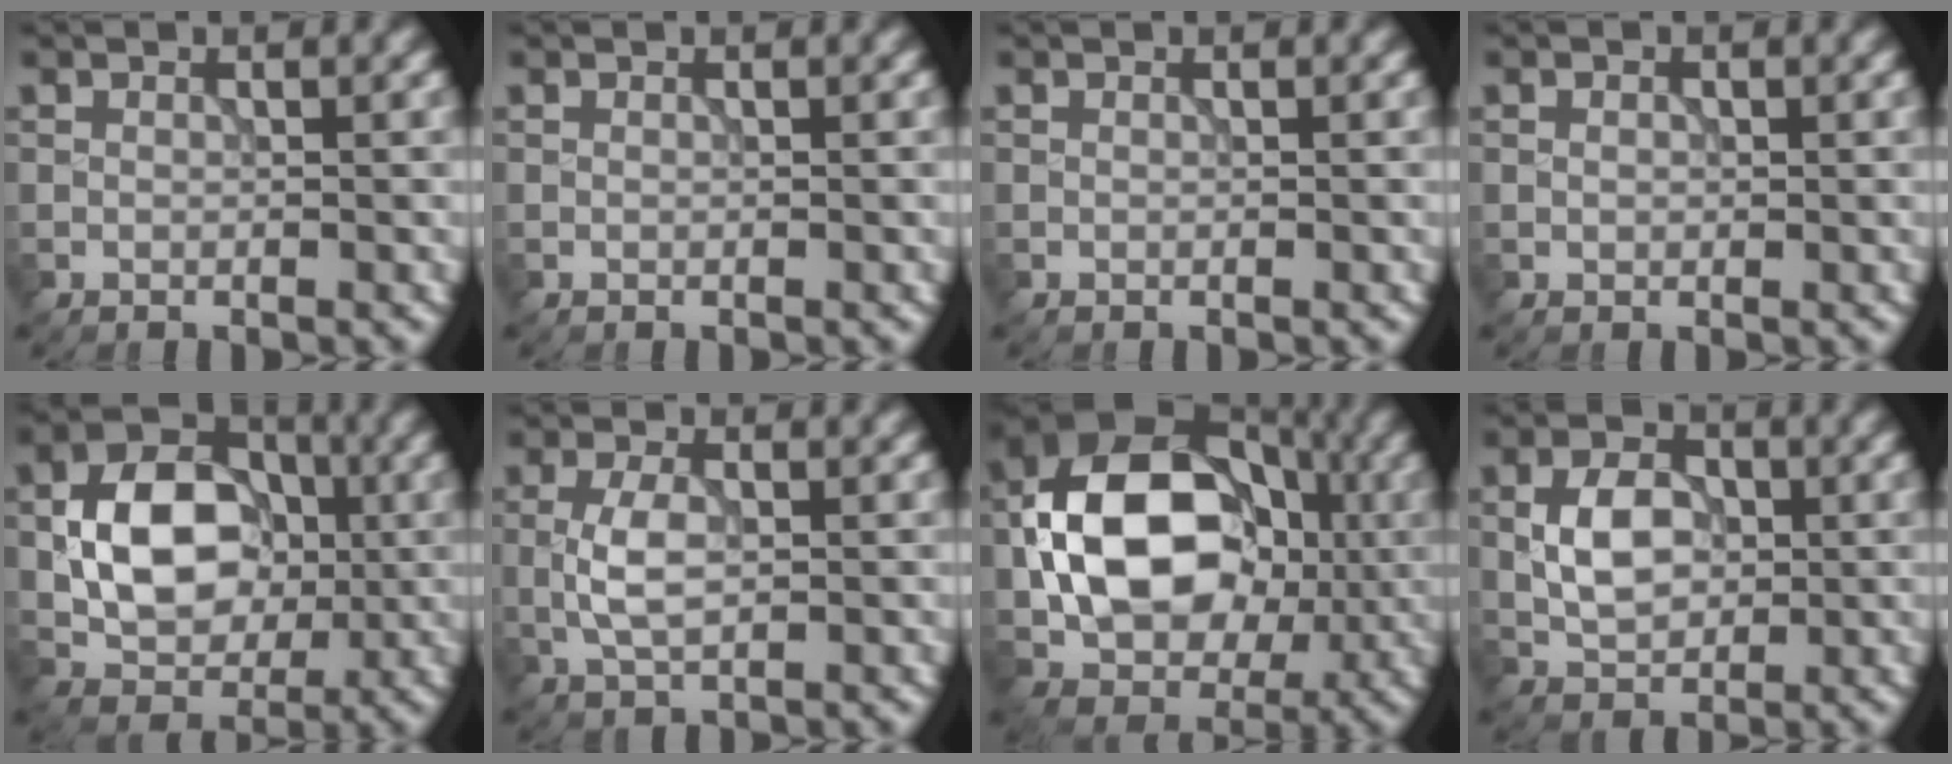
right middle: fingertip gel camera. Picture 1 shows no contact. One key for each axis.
{"total": 0.0}
{"total": 0.0}
{"total": 0.6, "fx": 0.2, "fy": 0.5, "fz": 0.2, "tx": -0.003, "ty": 0.001, "tz": 0.003}
{"total": 8.2, "fx": 0.1, "fy": 6.0, "fz": 5.6, "tx": -0.093, "ty": 0.008, "tz": -0.001}
{"total": 3.0, "fx": -0.2, "fy": 1.5, "fz": 2.6, "tx": -0.058, "ty": 0.001, "tz": -0.003}
{"total": 13.3, "fx": 0.4, "fy": 9.5, "fz": 9.2, "tx": -0.162, "ty": 0.014, "tz": 0.002}
{"total": 4.4, "fx": 0.2, "fy": 3.0, "fz": 3.1, "tx": -0.060, "ty": 0.004, "tz": 0.001}